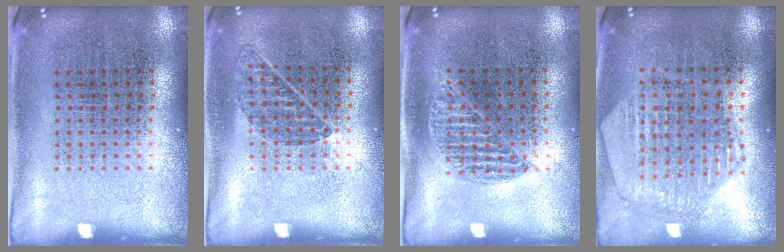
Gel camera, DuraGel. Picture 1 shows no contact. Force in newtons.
{"total": 0.8, "press": 0.7, "slide": 0.3}
{"total": 0.9, "press": 0.8, "slide": 0.4}
{"total": 1.1, "press": 1.1, "slide": 0.1}